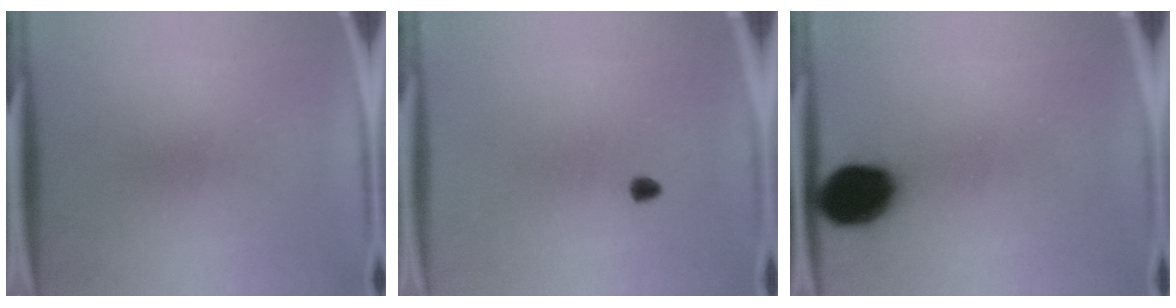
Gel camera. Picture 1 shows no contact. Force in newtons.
{"total": 0.9}
{"total": 13.5}